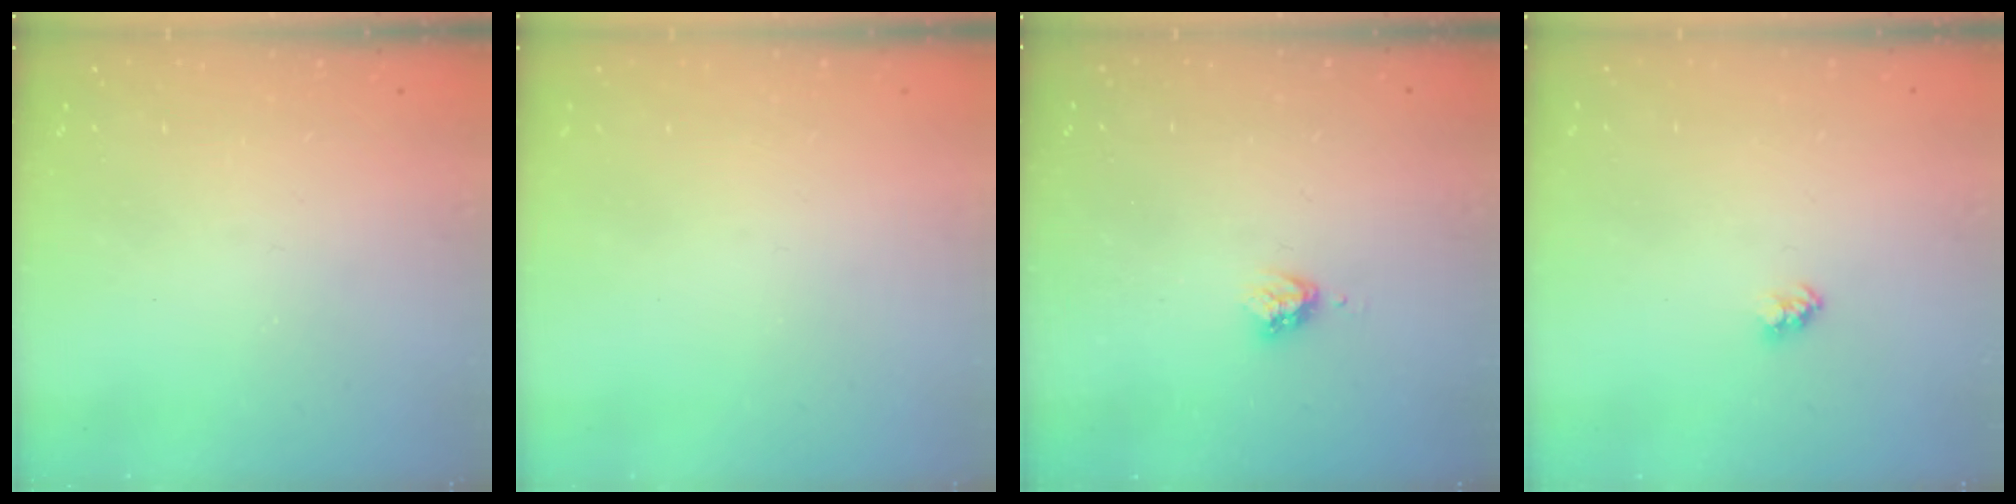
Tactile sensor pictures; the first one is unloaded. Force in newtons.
{"total": 0.0}
{"total": 3.8, "press": 3.8, "slide": 0.6}
{"total": 2.4, "press": 2.4, "slide": 0.1}